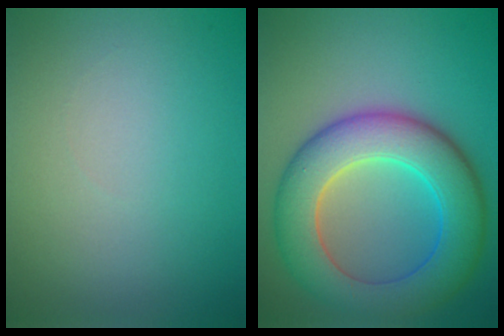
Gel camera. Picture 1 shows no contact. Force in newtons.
{"total": 9.2, "press": 9.2, "slide": 0.2}